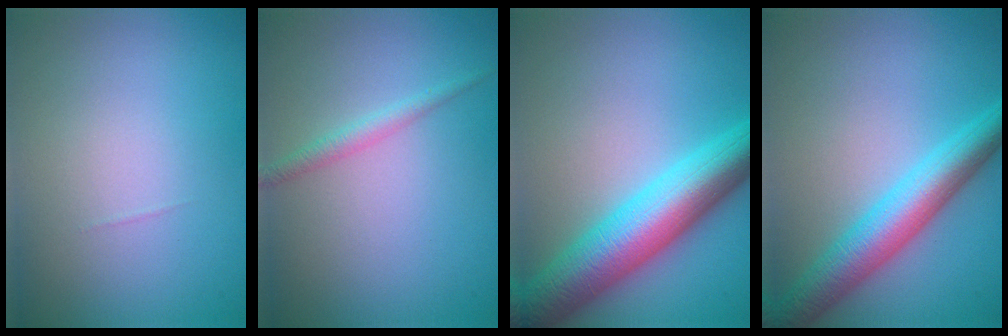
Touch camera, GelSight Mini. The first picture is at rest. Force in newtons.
{"total": 1.4, "press": 1.4, "slide": 0.0}
{"total": 9.4, "press": 9.4, "slide": 0.1}
{"total": 6.2, "press": 6.2, "slide": 0.0}